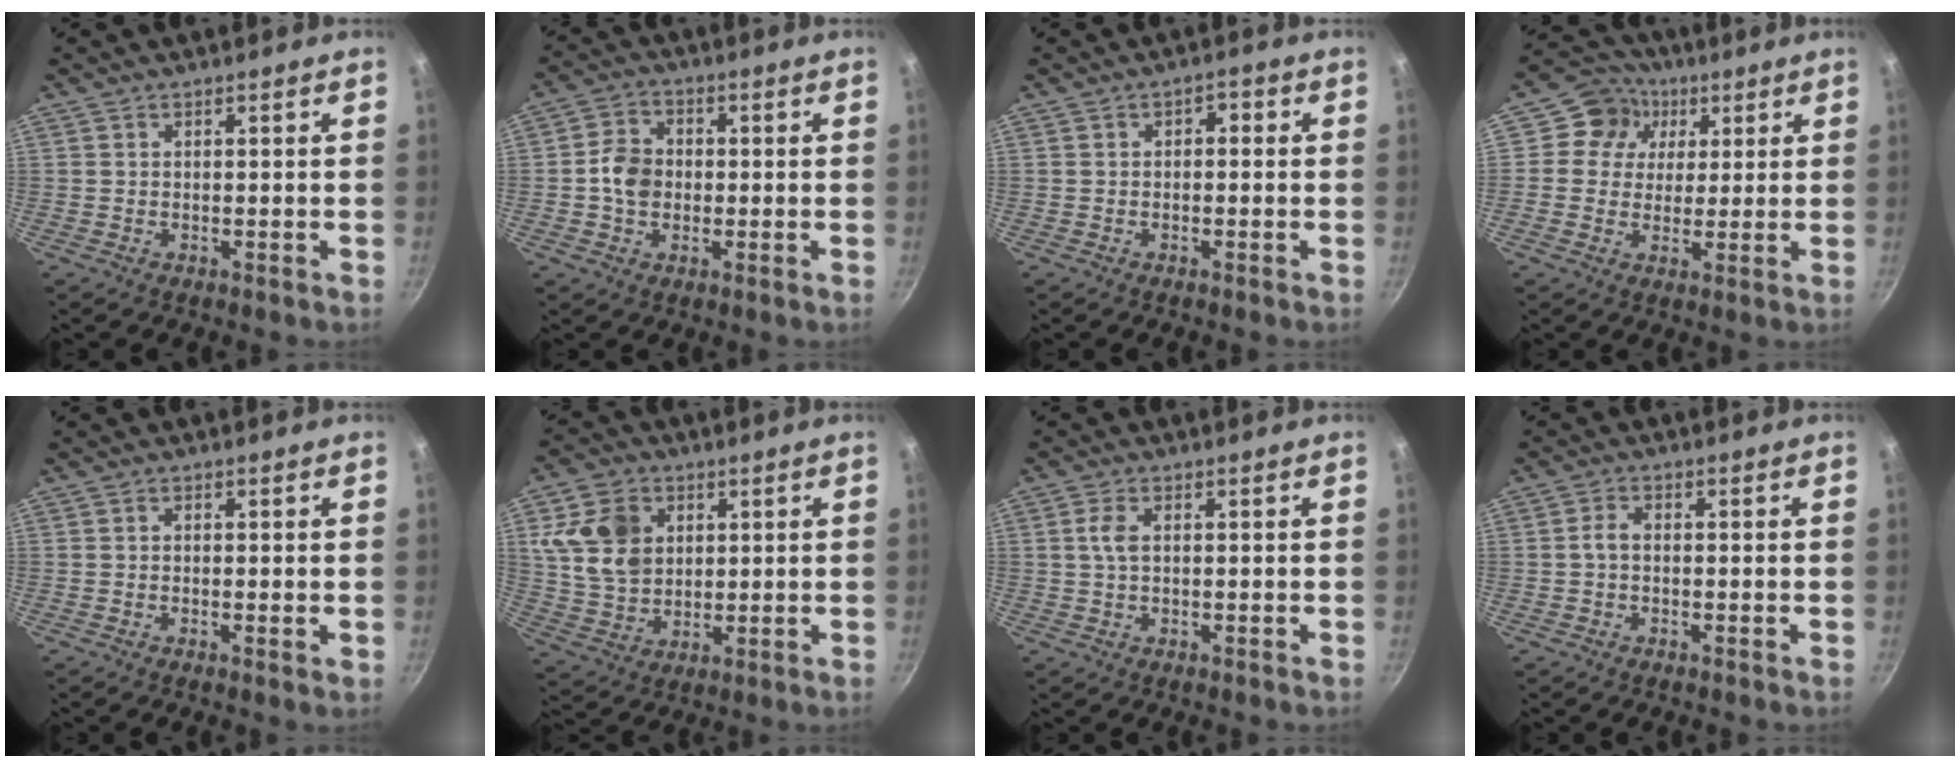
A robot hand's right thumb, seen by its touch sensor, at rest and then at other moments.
{"total": 6.2, "force": [-0.4, 5.0, 3.6], "torque": [-0.044, 0.015, -0.020]}
{"total": 2.0, "force": [0.0, 1.3, 1.5], "torque": [-0.014, 0.006, -0.004]}
{"total": 8.1, "force": [2.6, 7.4, 2.1], "torque": [0.003, 0.004, 0.024]}
{"total": 1.0, "force": [-0.1, 0.0, 1.0], "torque": [-0.019, -0.002, -0.006]}
{"total": 12.2, "force": [3.4, 9.6, 6.8], "torque": [-0.104, -0.011, 0.069]}
{"total": 2.9, "force": [0.6, 1.5, 2.4], "torque": [-0.053, 0.004, 0.011]}
{"total": 1.9, "force": [-0.3, 1.0, 1.5], "torque": [-0.033, 0.012, -0.009]}